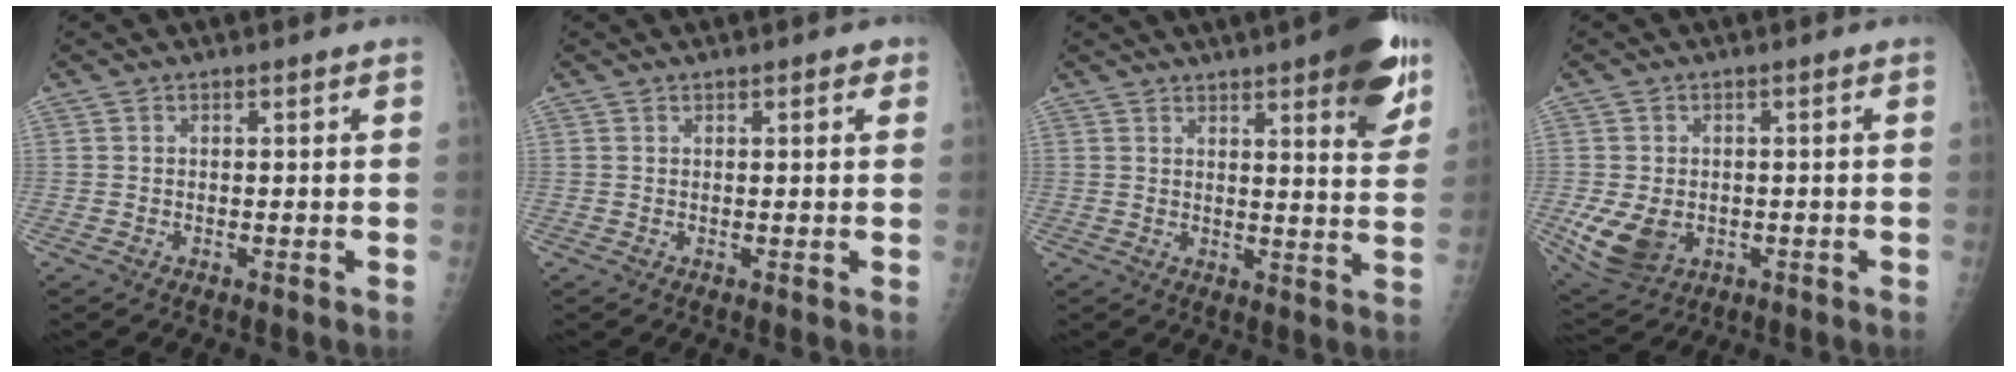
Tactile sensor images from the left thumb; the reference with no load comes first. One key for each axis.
{"total": 1.8, "fx": 1.0, "fy": 0.7, "fz": 1.3, "tx": -0.010, "ty": -0.001, "tz": 0.010}
{"total": 14.2, "fx": 8.2, "fy": 3.3, "fz": 11.1, "tx": -0.114, "ty": -0.036, "tz": 0.100}
{"total": 8.4, "fx": -1.7, "fy": 6.3, "fz": 5.4, "tx": -0.096, "ty": -0.004, "tz": -0.016}